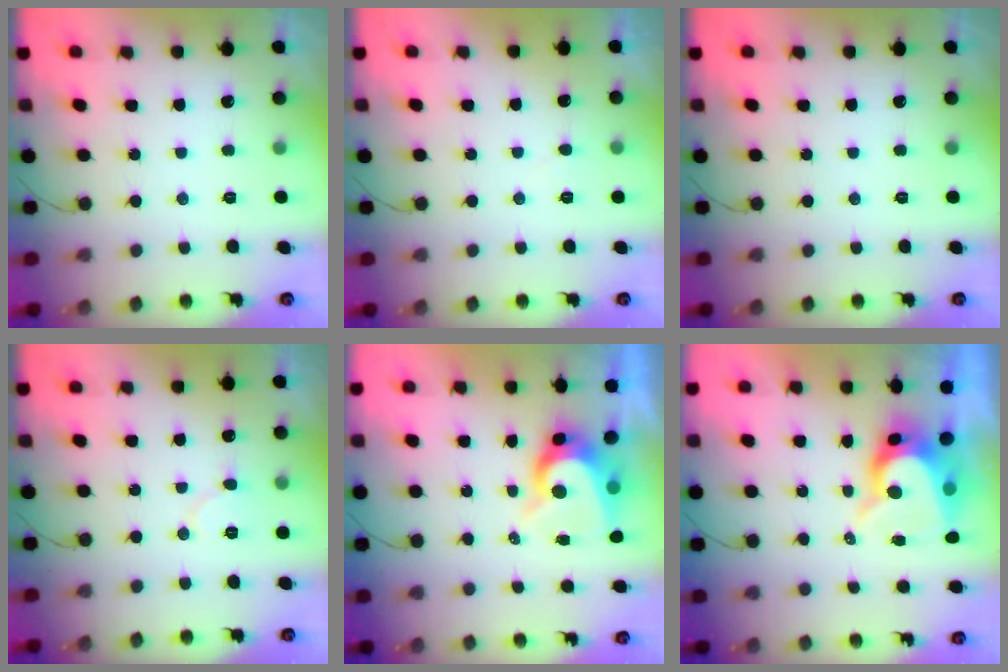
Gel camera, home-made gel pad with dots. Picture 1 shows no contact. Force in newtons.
{"total": 3.3, "press": 3.3, "slide": 0.2}
{"total": 0.0}
{"total": 6.4, "press": 6.4, "slide": 0.5}
{"total": 8.0, "press": 8.0, "slide": 0.7}
{"total": 10.1, "press": 10.0, "slide": 1.0}